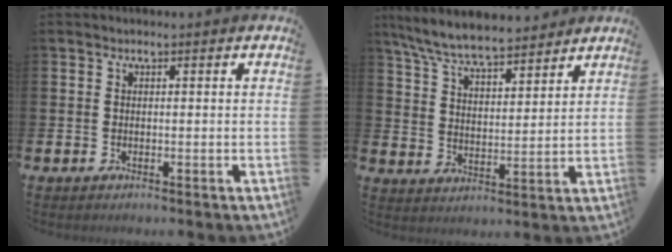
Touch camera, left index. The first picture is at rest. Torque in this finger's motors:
{"motor_torque": [0.37, -0.44, 0.89, 0.21]}